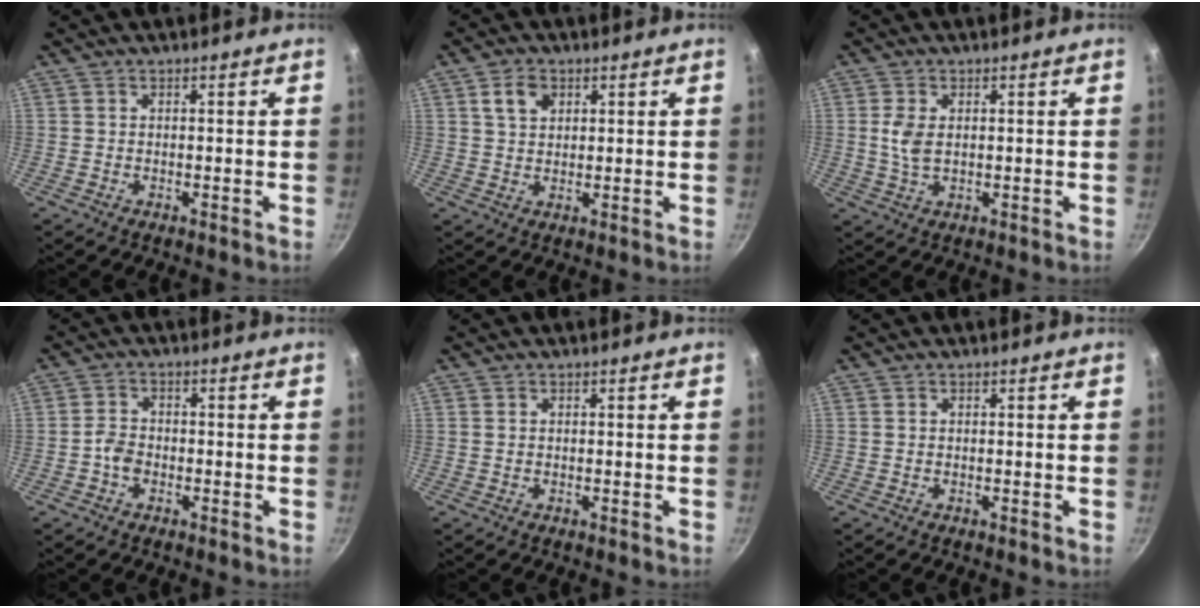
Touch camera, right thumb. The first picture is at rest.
{"total": 4.6, "force": [1.9, 3.2, 2.7], "torque": [-0.039, -0.001, 0.033]}
{"total": 4.2, "force": [0.5, 2.5, 3.3], "torque": [-0.071, -0.001, 0.013]}
{"total": 3.2, "force": [-1.3, 2.3, 1.7], "torque": [-0.029, 0.019, -0.030]}
{"total": 0.0}
{"total": 0.0}